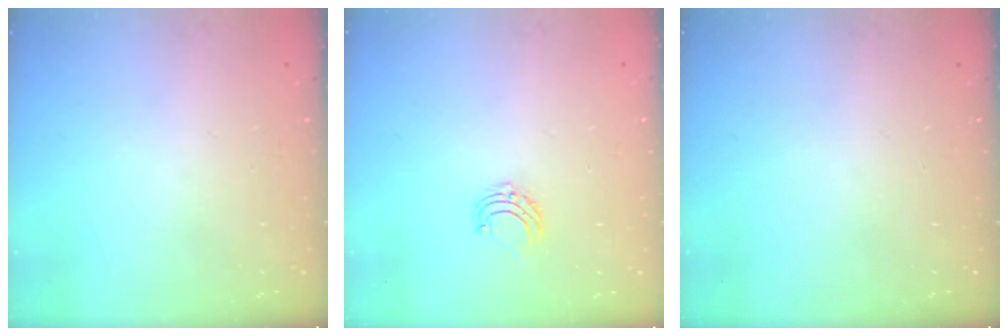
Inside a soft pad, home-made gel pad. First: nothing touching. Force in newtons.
{"total": 5.3, "press": 5.3, "slide": 0.5}
{"total": 0.0}